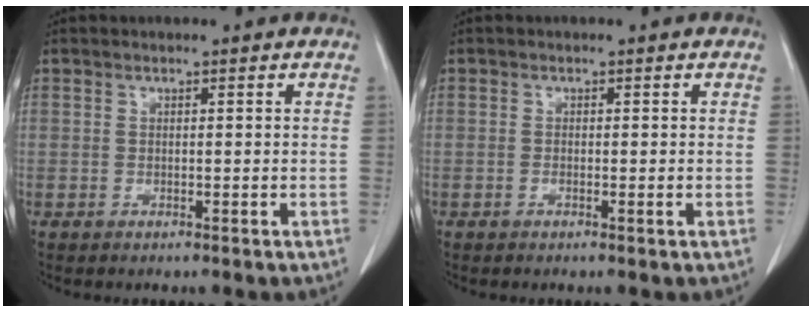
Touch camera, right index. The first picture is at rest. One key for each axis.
{"total": 1.0, "fx": -0.3, "fy": 0.1, "fz": 0.9, "tx": -0.014, "ty": -0.001, "tz": -0.004}